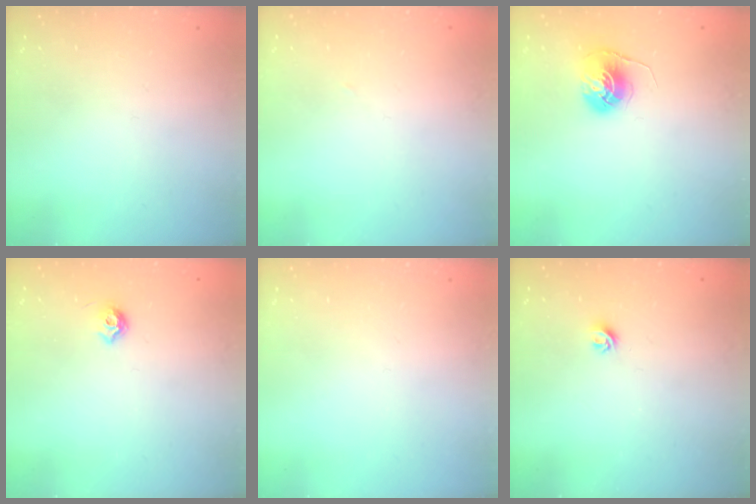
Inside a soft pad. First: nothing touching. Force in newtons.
{"total": 1.1, "press": 1.1, "slide": 0.1}
{"total": 6.1, "press": 6.1, "slide": 0.4}
{"total": 6.1, "press": 6.0, "slide": 0.9}
{"total": 0.0}
{"total": 4.2, "press": 4.1, "slide": 0.7}